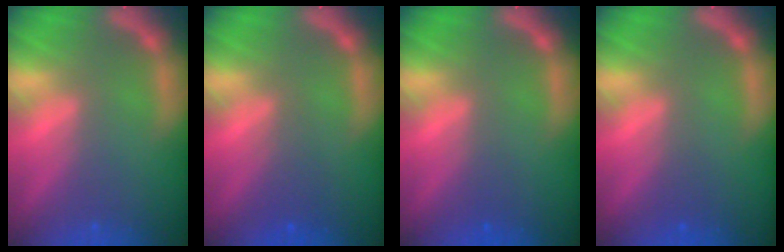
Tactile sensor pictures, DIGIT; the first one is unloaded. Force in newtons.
{"total": 2.0}
{"total": 0.9}
{"total": 0.9}